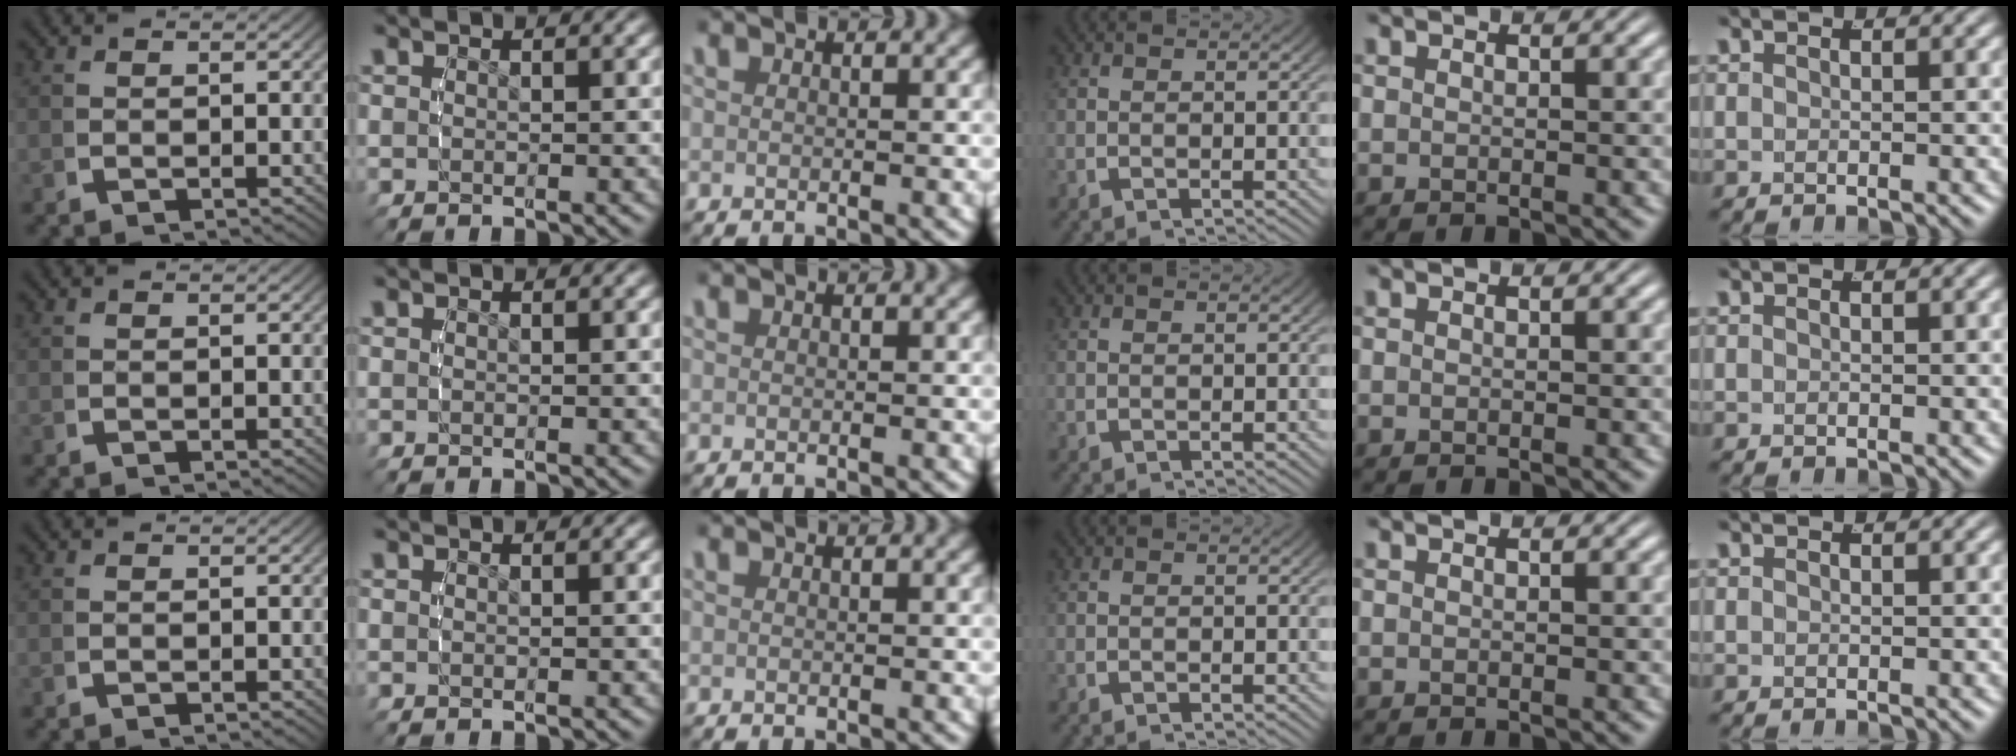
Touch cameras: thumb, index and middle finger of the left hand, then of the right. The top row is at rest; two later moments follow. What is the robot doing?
{"motion": "lift_and_place", "object": "condiment"}